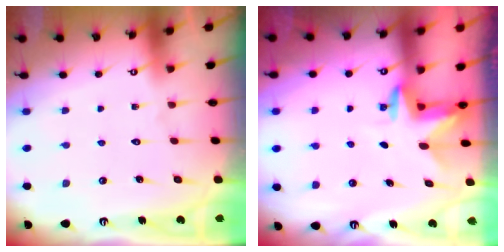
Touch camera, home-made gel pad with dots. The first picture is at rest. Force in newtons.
{"total": 2.6, "press": 2.6, "slide": 0.2}